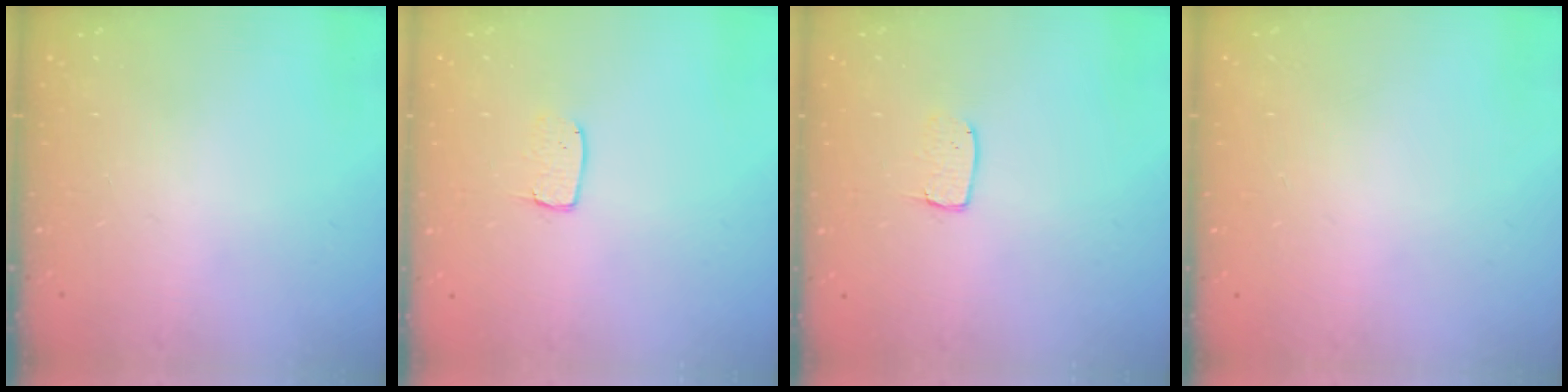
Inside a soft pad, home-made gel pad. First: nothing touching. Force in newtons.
{"total": 3.9, "press": 3.9, "slide": 0.3}
{"total": 3.9, "press": 3.9, "slide": 0.3}
{"total": 0.0}